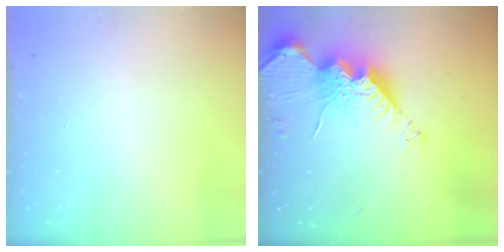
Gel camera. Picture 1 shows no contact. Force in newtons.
{"total": 16.4, "press": 16.4, "slide": 1.1}